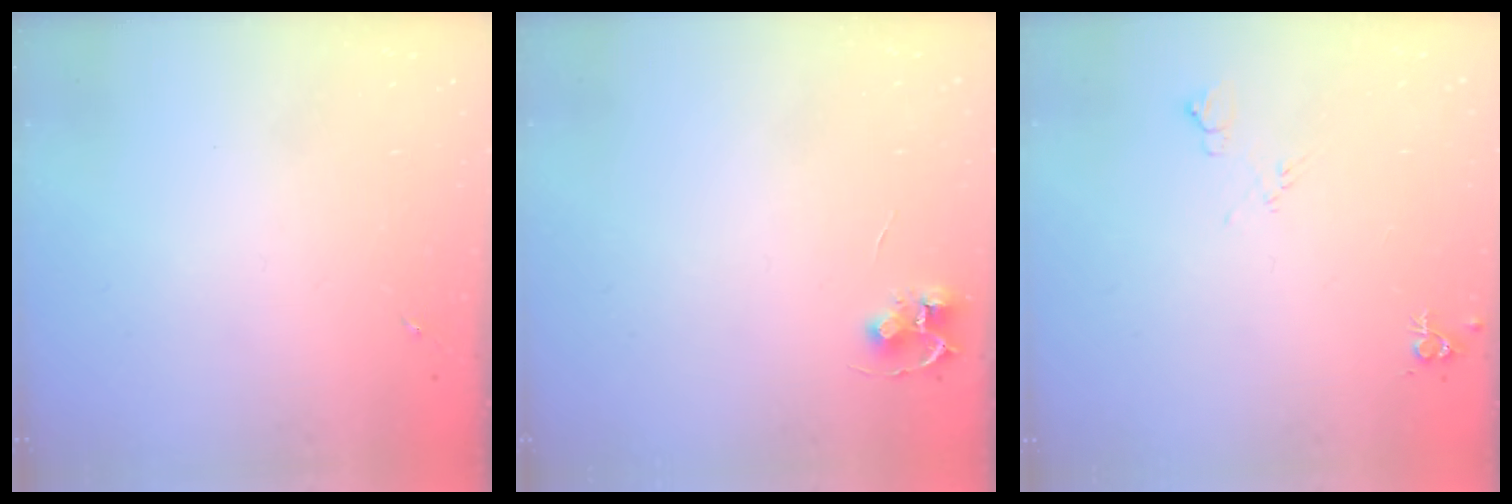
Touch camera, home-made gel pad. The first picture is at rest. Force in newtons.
{"total": 4.7, "press": 4.7, "slide": 0.4}
{"total": 6.5, "press": 6.4, "slide": 1.0}